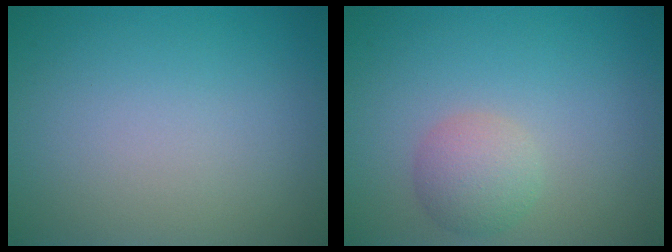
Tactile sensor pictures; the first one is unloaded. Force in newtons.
{"total": 2.7, "press": 2.7, "slide": 0.1}